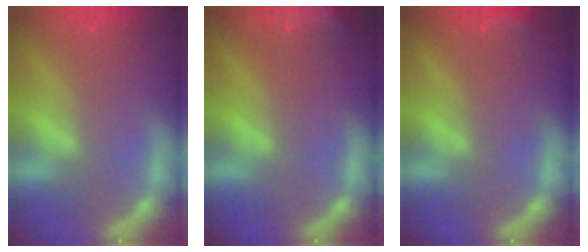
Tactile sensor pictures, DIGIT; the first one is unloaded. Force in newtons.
{"total": 9.9}
{"total": 1.9}